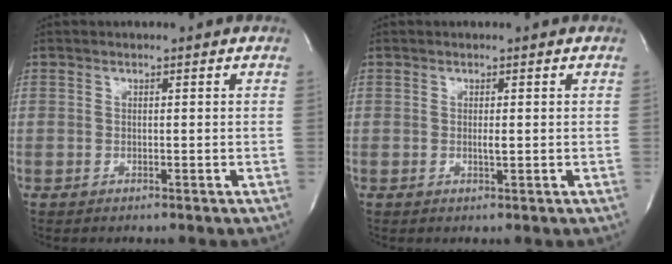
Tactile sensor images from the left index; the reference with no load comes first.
{"total": 0.8, "force": [-0.2, 0.1, 0.8], "torque": [-0.020, -0.008, -0.002]}